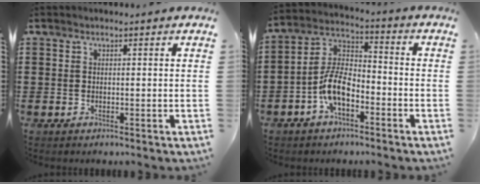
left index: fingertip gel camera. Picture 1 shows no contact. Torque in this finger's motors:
{"motor_torque": [1.68, 0.46, 0.87, 0.21]}